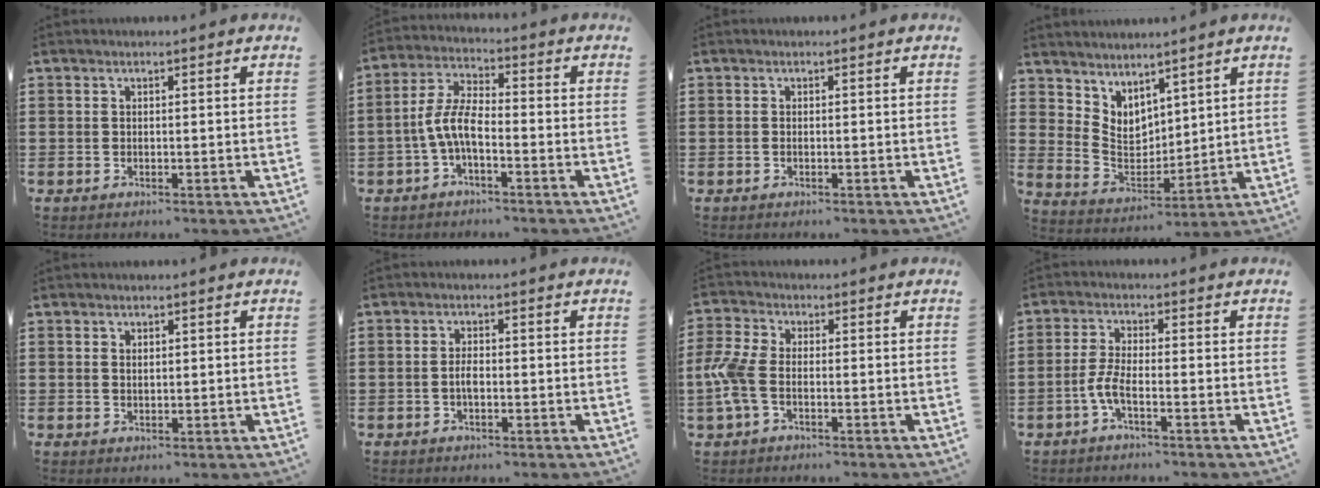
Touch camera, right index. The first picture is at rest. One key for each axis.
{"total": 6.4, "fx": -2.3, "fy": 2.3, "fz": 5.5, "tx": -0.129, "ty": -0.003, "tz": -0.049}
{"total": 0.0}
{"total": 3.5, "fx": 3.2, "fy": 1.4, "fz": 0.6, "tx": -0.022, "ty": -0.007, "tz": 0.061}
{"total": 0.8, "fx": 0.4, "fy": 0.6, "fz": 0.4, "tx": -0.009, "ty": 0.005, "tz": 0.007}
{"total": 2.0, "fx": -0.5, "fy": 0.9, "fz": 1.7, "tx": -0.041, "ty": 0.000, "tz": -0.013}
{"total": 5.5, "fx": -1.4, "fy": 2.8, "fz": 4.5, "tx": -0.127, "ty": -0.008, "tz": -0.037}
{"total": 3.9, "fx": -1.8, "fy": 0.8, "fz": 3.4, "tx": -0.094, "ty": -0.010, "tz": -0.042}